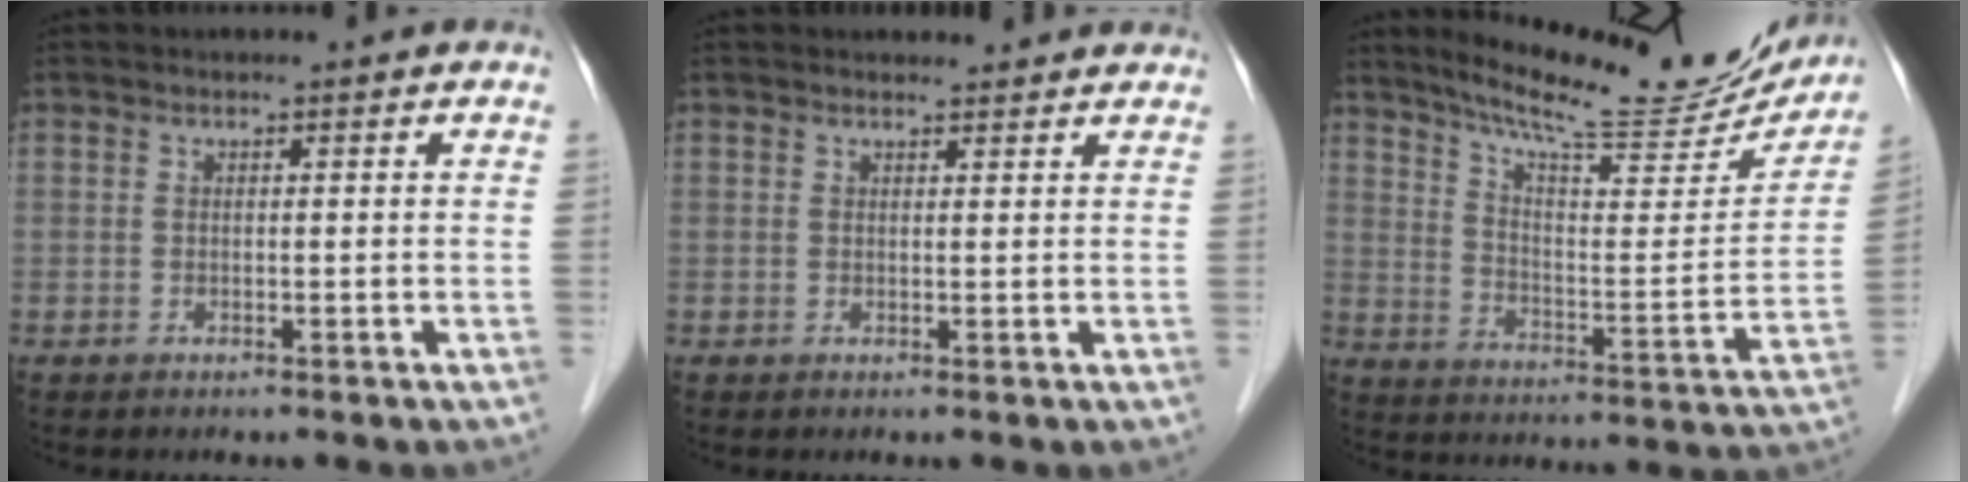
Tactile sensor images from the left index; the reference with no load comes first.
{"total": 3.6, "force": [3.4, 1.0, 0.6], "torque": [-0.008, 0.012, 0.035]}
{"total": 21.9, "force": [19.7, 3.6, 8.9], "torque": [-0.133, -0.033, 0.269]}